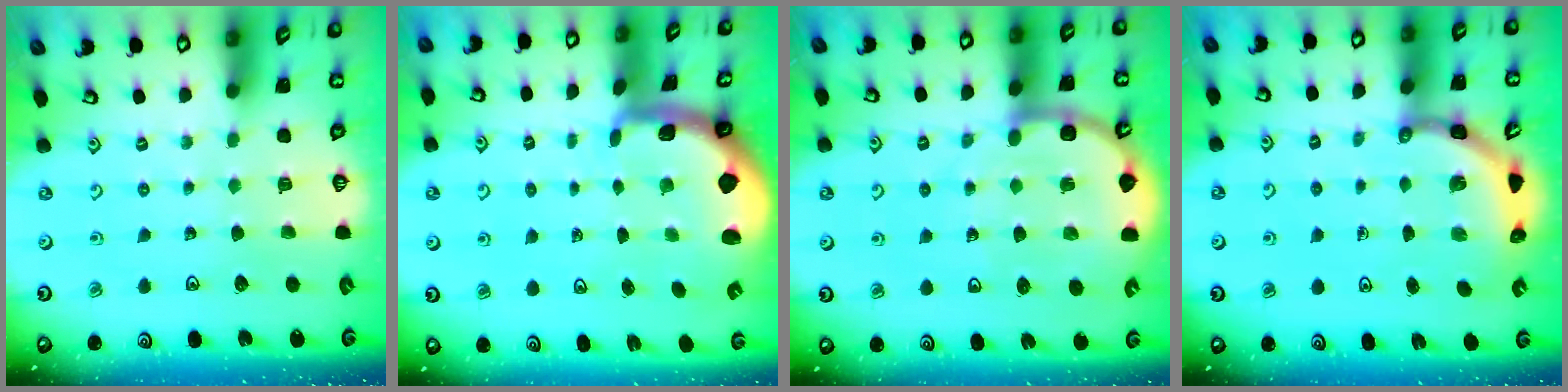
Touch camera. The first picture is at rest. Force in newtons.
{"total": 1.7, "press": 1.7, "slide": 0.4}
{"total": 9.9, "press": 9.4, "slide": 3.0}
{"total": 4.0, "press": 3.9, "slide": 0.9}